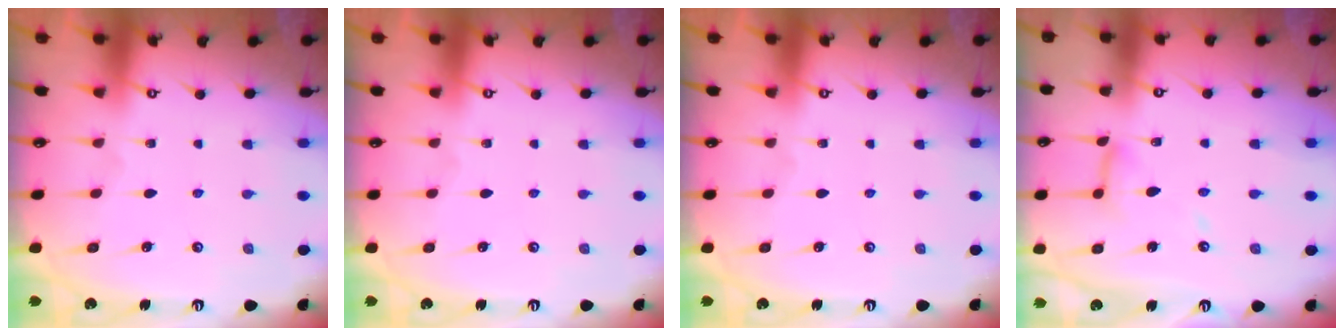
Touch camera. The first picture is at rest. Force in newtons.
{"total": 0.0}
{"total": 0.0}
{"total": 7.5, "press": 7.5, "slide": 0.6}